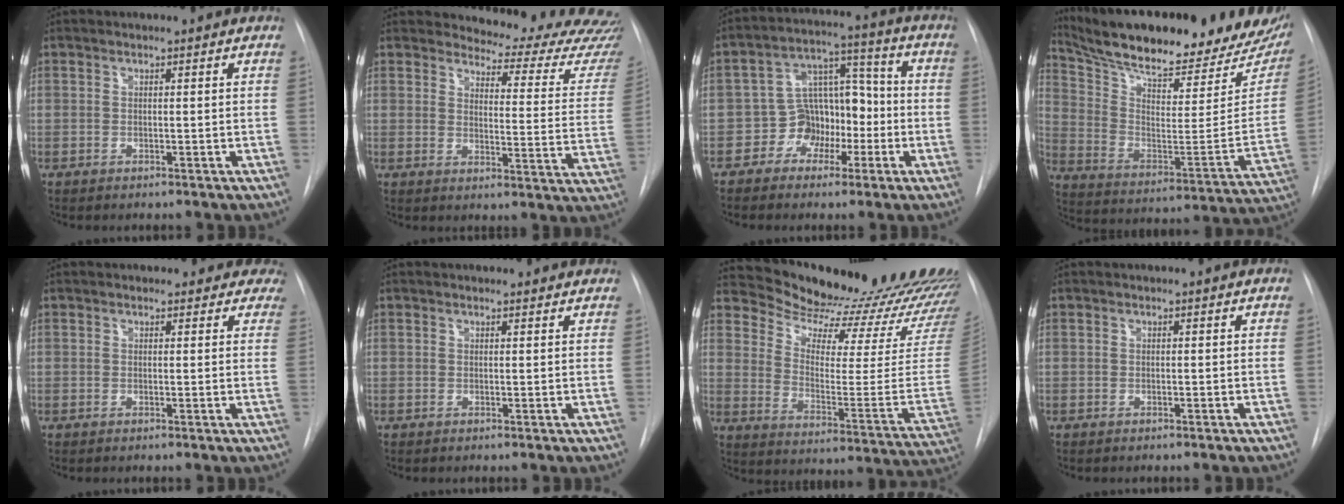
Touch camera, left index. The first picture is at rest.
{"total": 18.3, "force": [17.8, 3.1, 3.3], "torque": [-0.016, -0.113, 0.180]}
{"total": 8.6, "force": [-3.2, 6.8, 4.1], "torque": [-0.067, 0.044, -0.052]}
{"total": 28.0, "force": [23.6, 5.9, 13.8], "torque": [-0.225, -0.044, 0.333]}
{"total": 6.3, "force": [5.5, 3.0, 0.5], "torque": [0.034, -0.005, 0.035]}
{"total": 2.9, "force": [2.7, 0.9, 0.5], "torque": [-0.007, 0.011, 0.023]}
{"total": 25.4, "force": [24.5, 2.8, 5.8], "torque": [-0.090, -0.134, 0.308]}
{"total": 0.0}